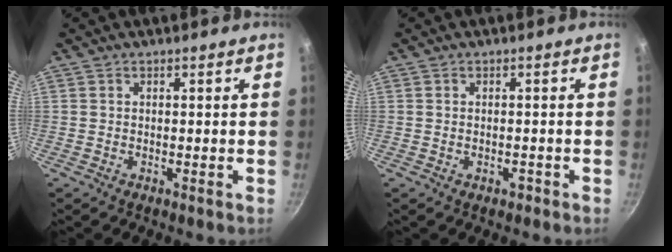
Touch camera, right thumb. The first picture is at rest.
{"total": 1.3, "force": [-0.7, 0.7, 0.8], "torque": [-0.009, 0.006, -0.008]}